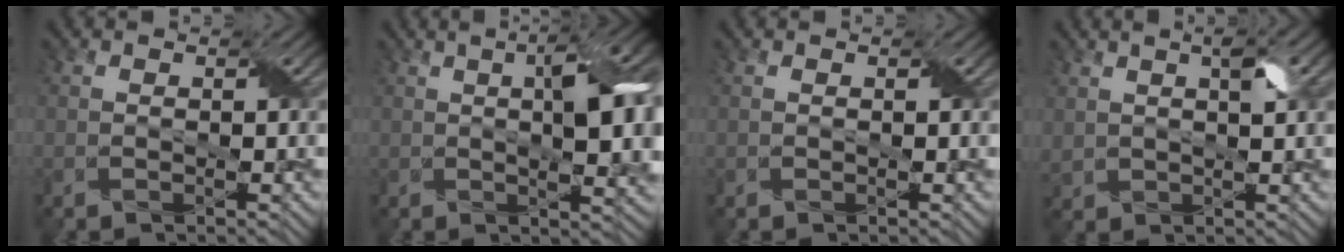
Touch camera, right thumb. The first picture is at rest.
{"total": 9.6, "force": [1.8, 3.0, 9.0], "torque": [-0.126, 0.013, 0.019]}
{"total": 0.0}
{"total": 4.7, "force": [1.9, 2.0, 3.8], "torque": [-0.082, 0.013, 0.039]}